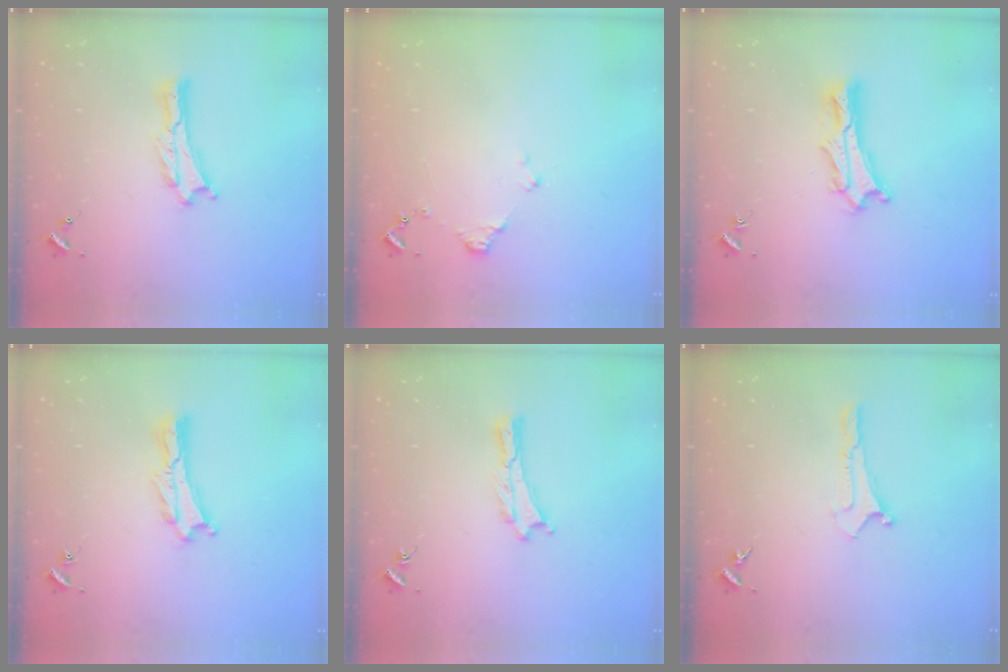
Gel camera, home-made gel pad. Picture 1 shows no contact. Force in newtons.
{"total": 1.2, "press": 1.2, "slide": 0.2}
{"total": 3.9, "press": 3.9, "slide": 0.4}
{"total": 0.7, "press": 0.7, "slide": 0.2}
{"total": 0.0}
{"total": 0.0}